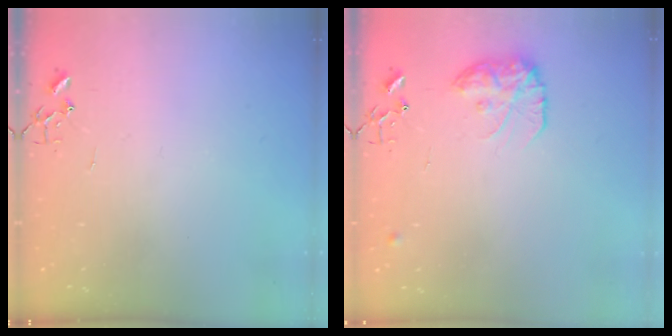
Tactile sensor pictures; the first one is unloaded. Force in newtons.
{"total": 13.1, "press": 13.0, "slide": 0.7}